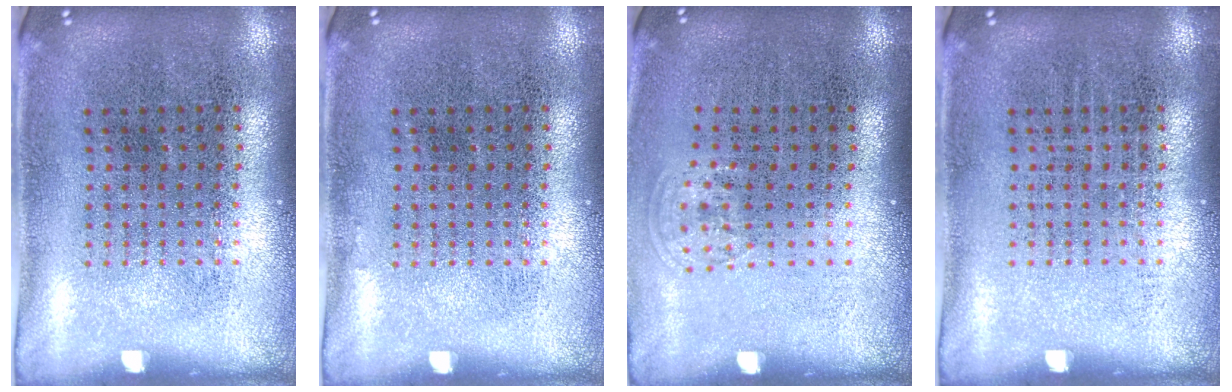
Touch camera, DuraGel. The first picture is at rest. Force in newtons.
{"total": 0.0}
{"total": 0.7, "press": 0.6, "slide": 0.4}
{"total": 0.0}